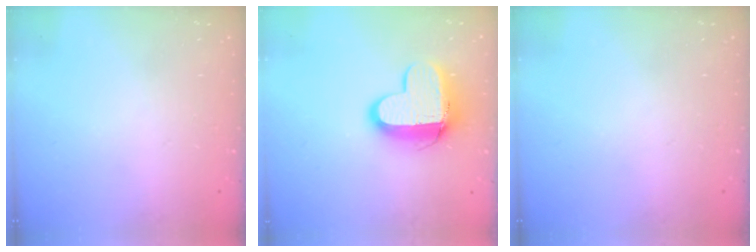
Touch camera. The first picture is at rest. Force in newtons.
{"total": 12.1, "press": 12.0, "slide": 1.2}
{"total": 0.0}